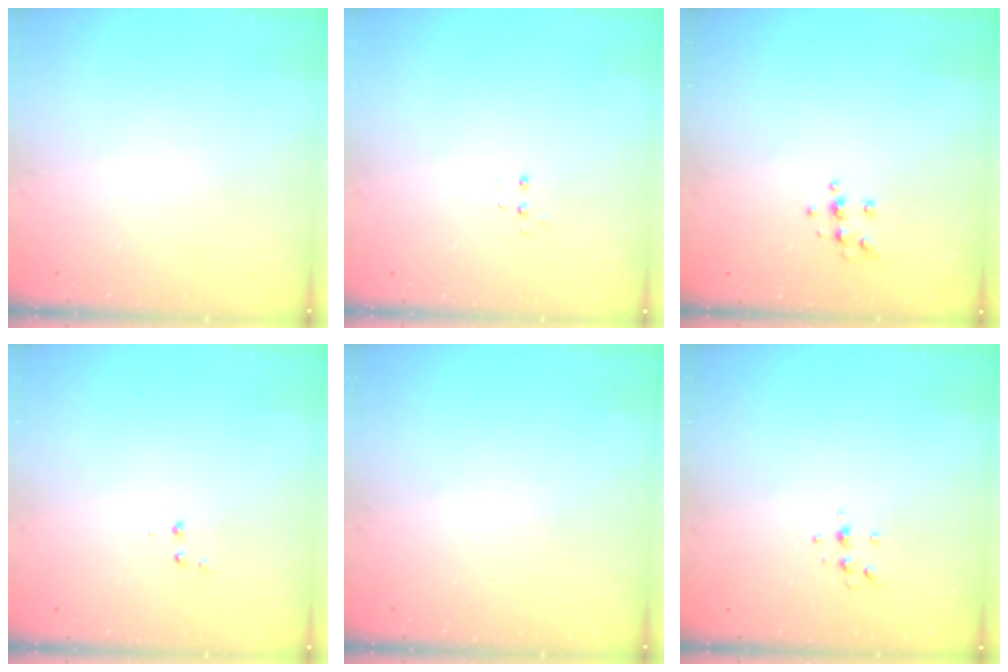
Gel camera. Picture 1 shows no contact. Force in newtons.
{"total": 3.6, "press": 3.5, "slide": 0.8}
{"total": 5.7, "press": 5.6, "slide": 1.1}
{"total": 2.6, "press": 2.5, "slide": 0.6}
{"total": 0.0}
{"total": 5.4, "press": 5.4, "slide": 0.7}